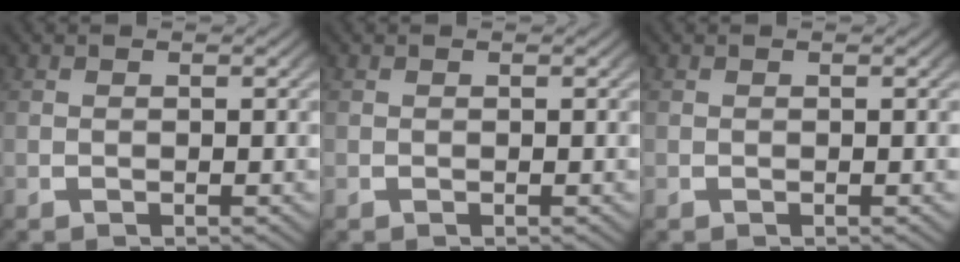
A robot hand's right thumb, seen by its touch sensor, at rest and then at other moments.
{"total": 0.0}
{"total": 0.0}